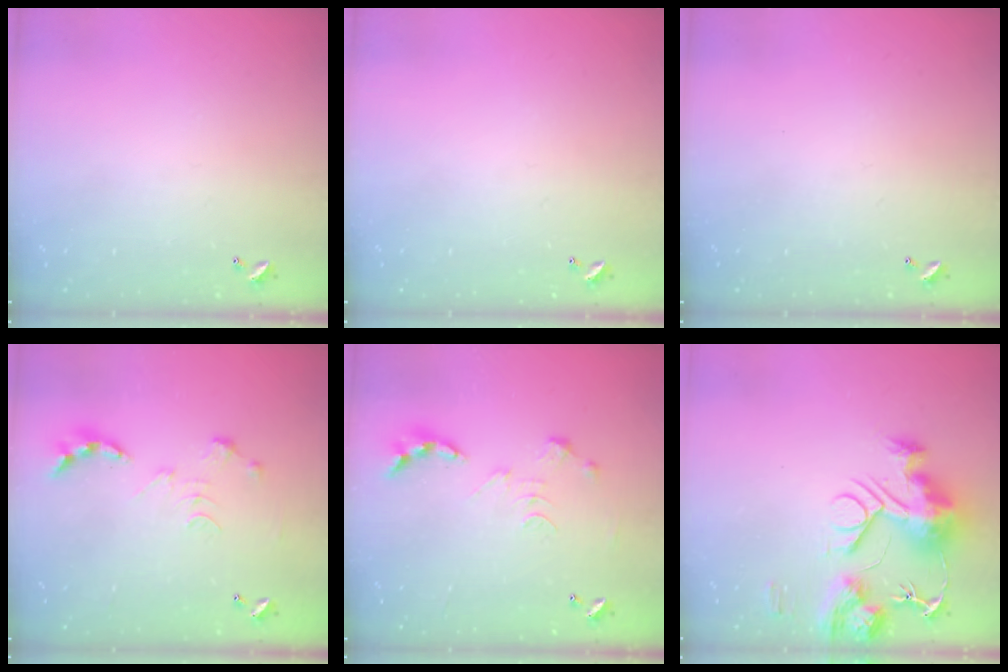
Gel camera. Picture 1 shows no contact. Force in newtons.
{"total": 0.0}
{"total": 0.0}
{"total": 0.0}
{"total": 0.0}
{"total": 14.8, "press": 14.7, "slide": 1.3}